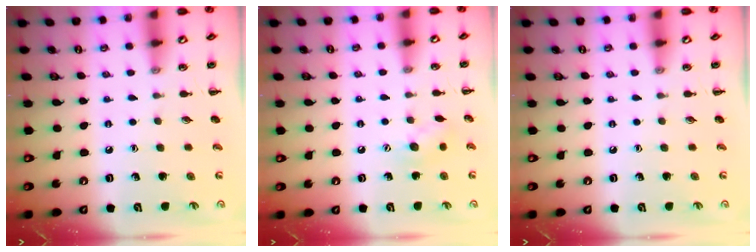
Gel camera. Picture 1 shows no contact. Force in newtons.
{"total": 7.2, "press": 7.2, "slide": 0.4}
{"total": 0.0}